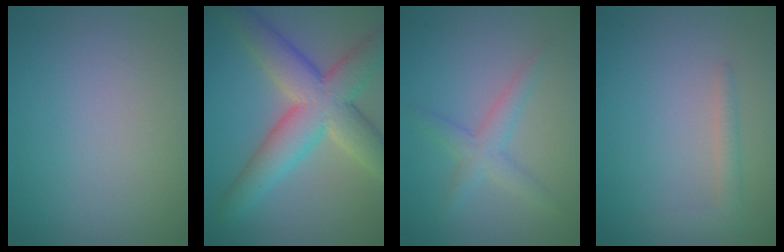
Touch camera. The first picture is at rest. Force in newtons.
{"total": 8.9, "press": 8.9, "slide": 0.3}
{"total": 2.5, "press": 2.5, "slide": 0.1}
{"total": 1.6, "press": 1.6, "slide": 0.1}